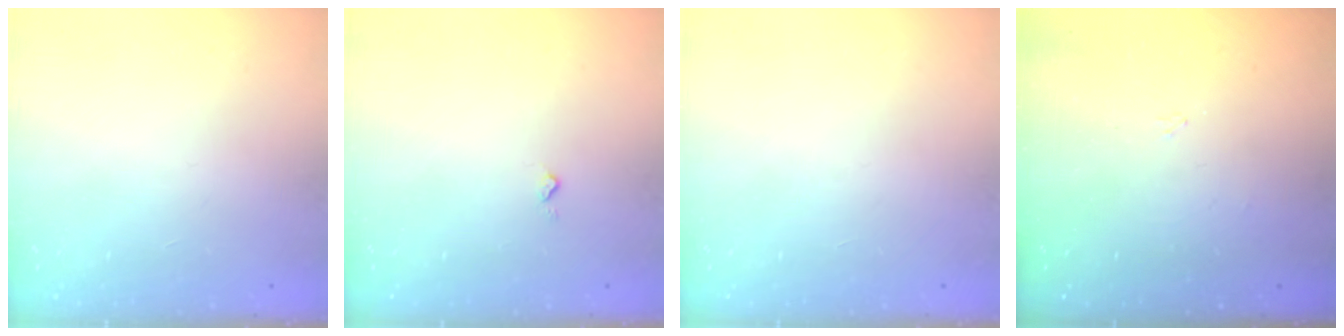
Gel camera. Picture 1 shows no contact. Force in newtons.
{"total": 2.7, "press": 2.7, "slide": 0.4}
{"total": 0.0}
{"total": 2.9, "press": 2.8, "slide": 0.4}